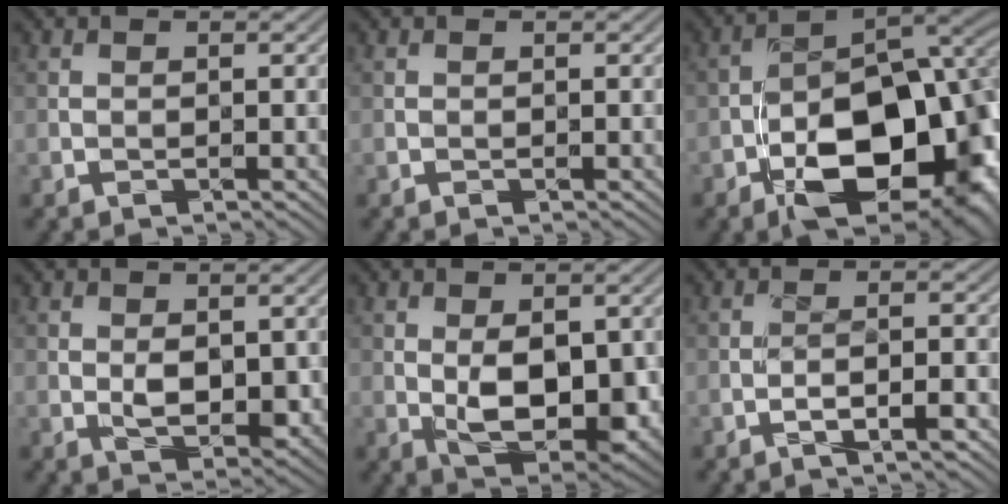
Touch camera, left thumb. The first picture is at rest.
{"total": 0.0}
{"total": 14.7, "force": [-5.8, 7.7, 11.0], "torque": [-0.154, -0.023, -0.100]}
{"total": 3.0, "force": [0.3, 1.7, 2.5], "torque": [-0.044, -0.009, 0.014]}
{"total": 7.4, "force": [-0.4, 3.8, 6.3], "torque": [-0.117, -0.018, 0.008]}
{"total": 2.4, "force": [-1.7, -0.3, 1.6], "torque": [-0.026, 0.011, -0.034]}